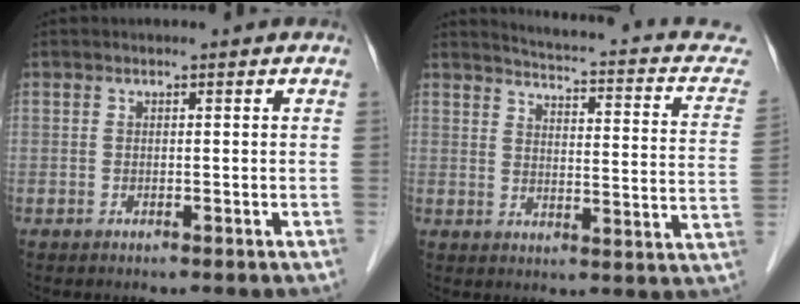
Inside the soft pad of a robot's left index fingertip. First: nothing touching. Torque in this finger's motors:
{"motor_torque": [-0.30, -1.69, -0.25, -0.01]}